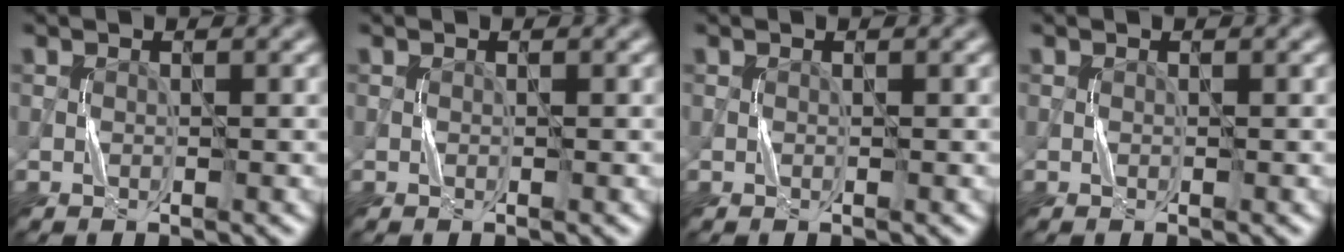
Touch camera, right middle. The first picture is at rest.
{"total": 0.0}
{"total": 0.0}
{"total": 0.0}